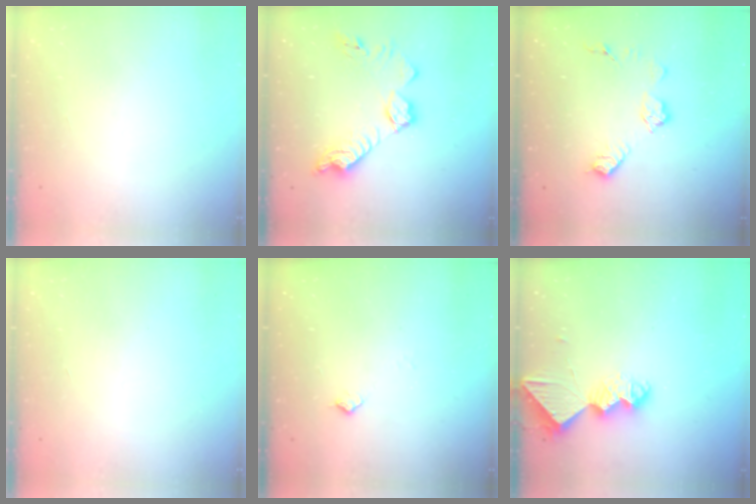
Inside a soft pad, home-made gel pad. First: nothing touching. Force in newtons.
{"total": 14.7, "press": 14.6, "slide": 1.1}
{"total": 9.1, "press": 9.1, "slide": 0.3}
{"total": 0.0}
{"total": 6.1, "press": 6.1, "slide": 0.7}
{"total": 10.6, "press": 10.6, "slide": 0.8}